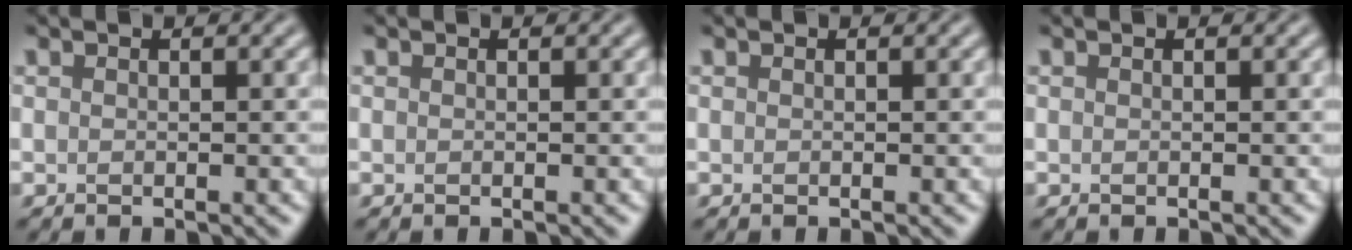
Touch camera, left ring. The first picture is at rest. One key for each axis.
{"total": 0.0}
{"total": 0.0}
{"total": 0.0}